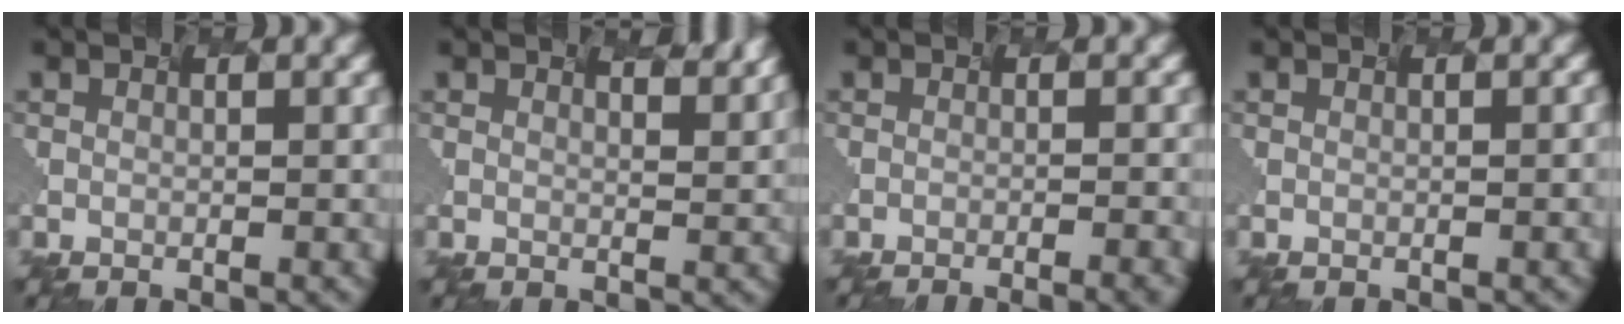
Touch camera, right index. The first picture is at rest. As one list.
[{"total": 2.6, "force": [2.4, 0.7, 0.6], "torque": [0.011, 0.005, 0.014]}, {"total": 4.3, "force": [-2.0, 1.7, 3.4], "torque": [0.000, 0.007, -0.007]}, {"total": 1.4, "force": [0.1, 0.7, 1.2], "torque": [0.006, 0.012, -0.003]}]